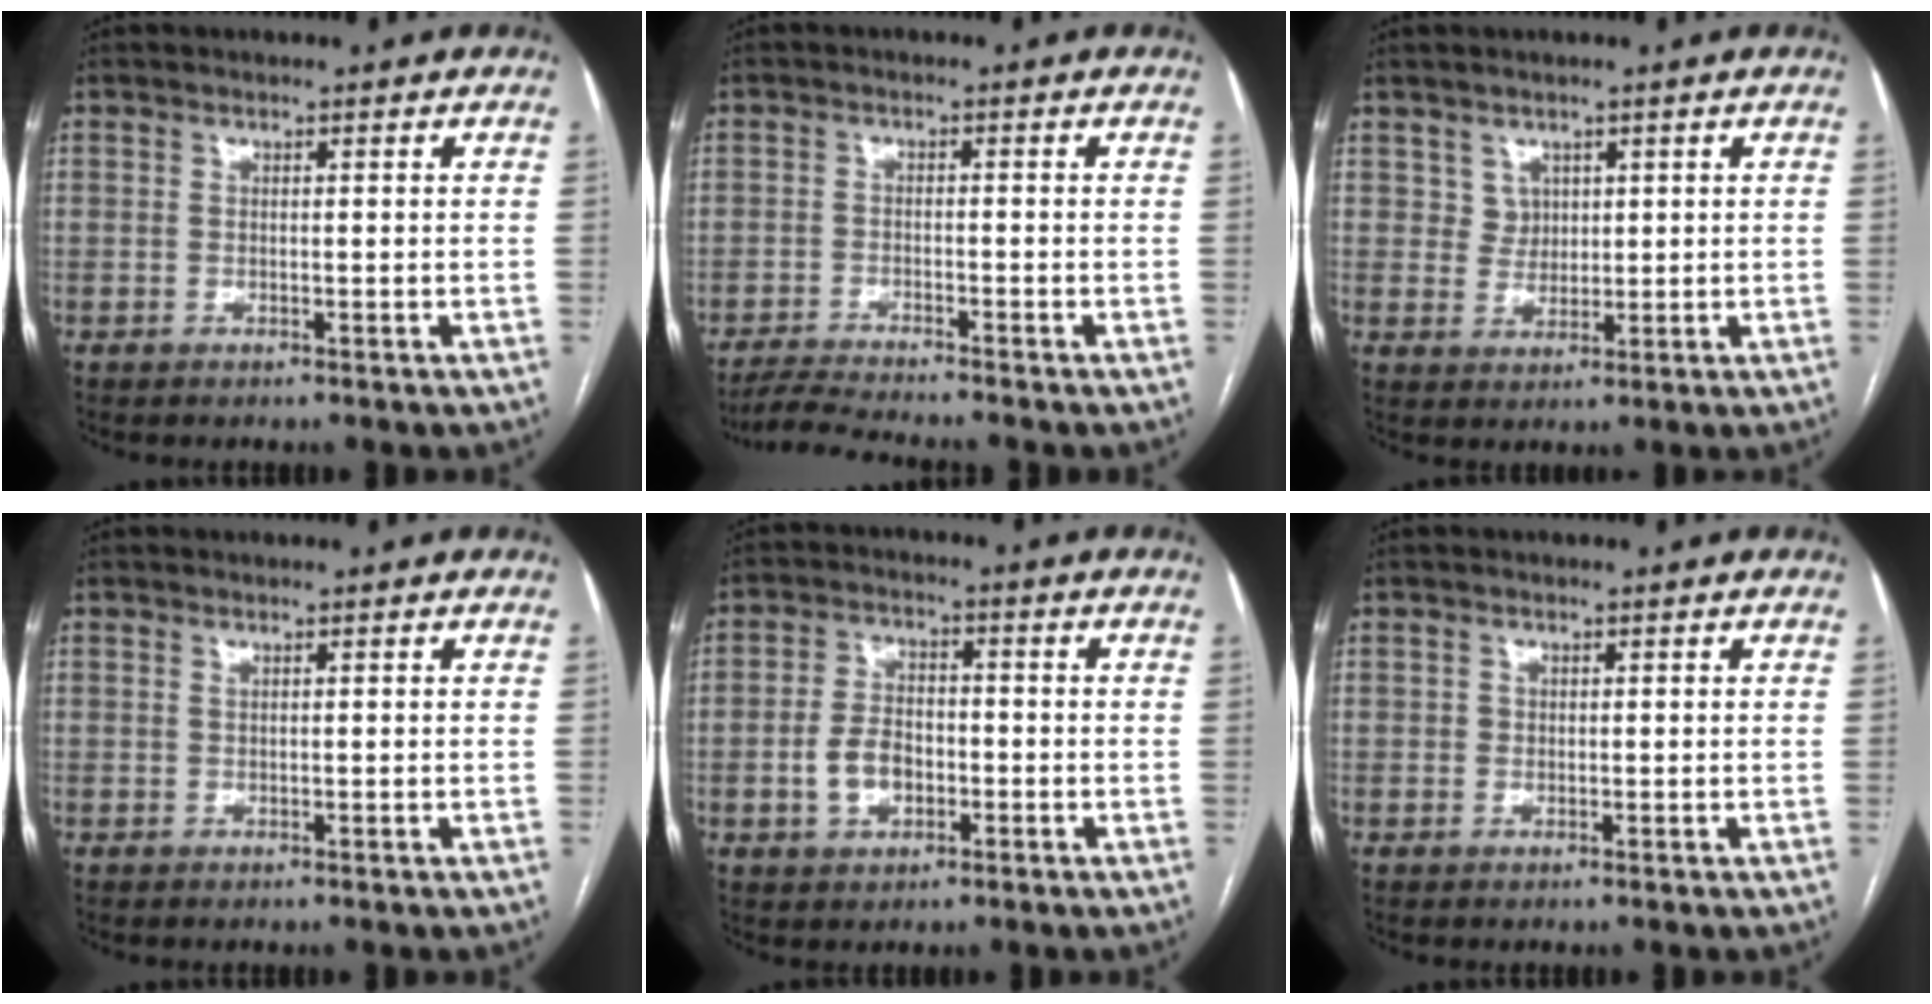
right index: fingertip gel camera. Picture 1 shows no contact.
{"total": 4.9, "force": [-4.6, -0.7, 1.6], "torque": [-0.026, -0.022, -0.080]}
{"total": 2.7, "force": [1.3, 2.4, 0.3], "torque": [-0.002, 0.000, 0.024]}
{"total": 0.0}
{"total": 6.1, "force": [-1.7, 4.0, 4.3], "torque": [-0.089, 0.010, -0.027]}
{"total": 0.6, "force": [0.1, 0.6, 0.1], "torque": [0.001, 0.002, 0.001]}